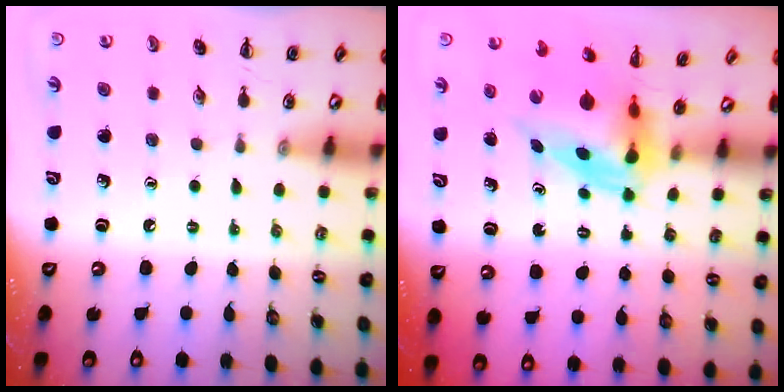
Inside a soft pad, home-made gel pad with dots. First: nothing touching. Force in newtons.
{"total": 3.9, "press": 3.8, "slide": 1.0}